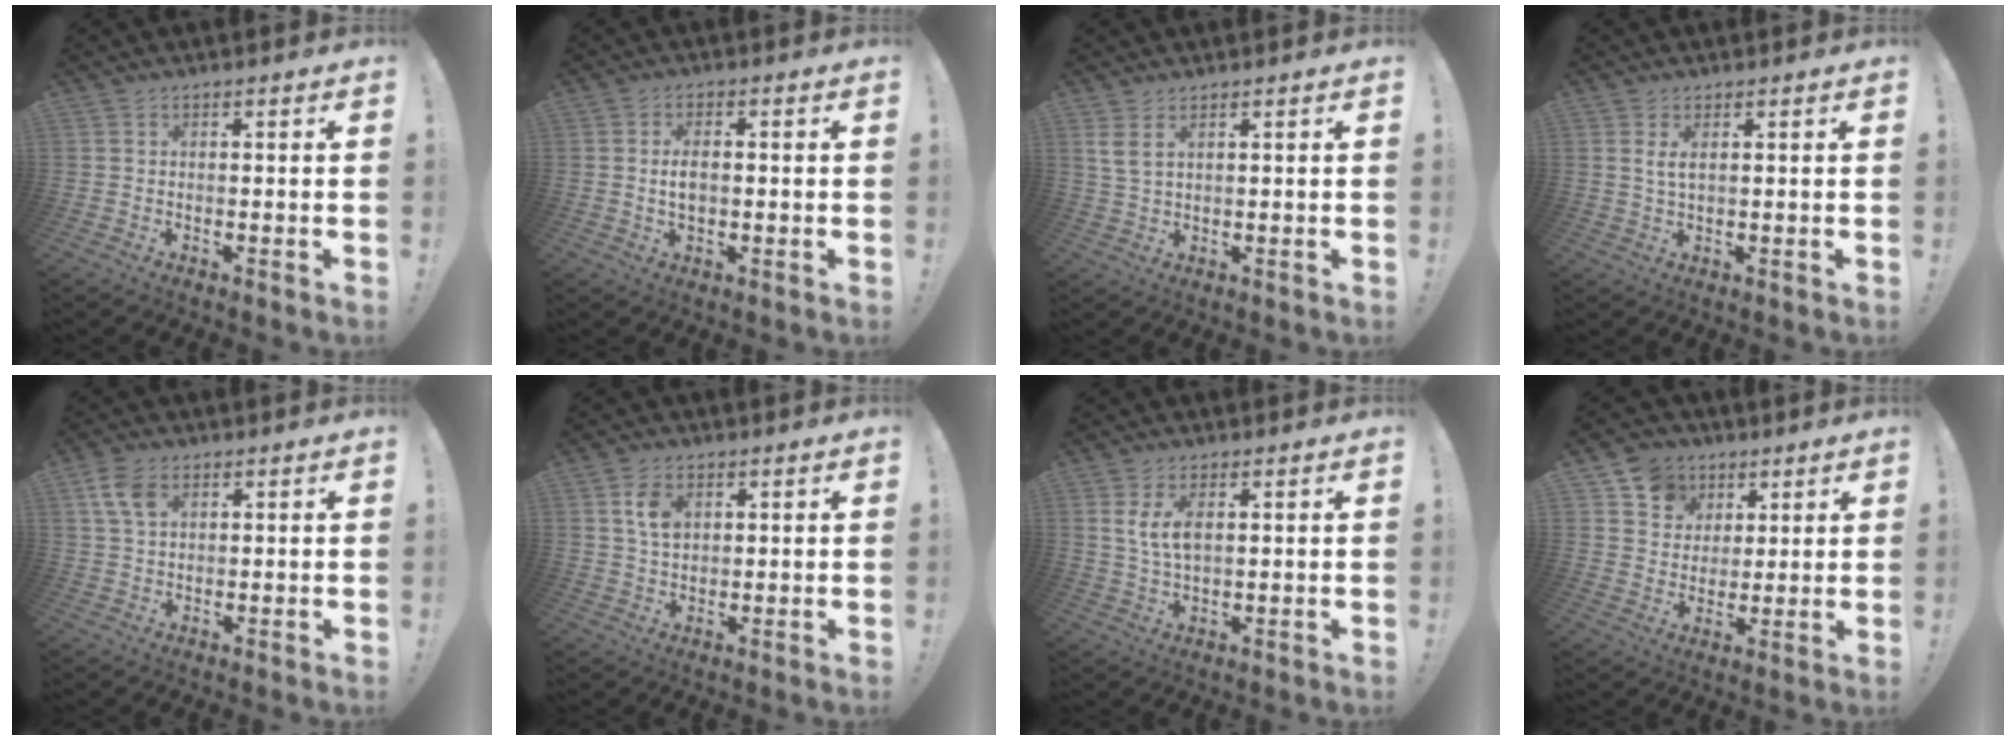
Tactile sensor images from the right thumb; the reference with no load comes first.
{"total": 4.2, "force": [-0.2, 2.5, 3.4], "torque": [-0.061, 0.005, -0.007]}
{"total": 3.7, "force": [1.9, 1.3, 2.9], "torque": [-0.060, -0.002, 0.037]}
{"total": 3.0, "force": [1.3, 1.0, 2.6], "torque": [-0.036, -0.005, 0.020]}
{"total": 6.9, "force": [2.8, 4.5, 4.4], "torque": [-0.080, -0.004, 0.054]}
{"total": 6.4, "force": [2.5, 4.2, 4.1], "torque": [-0.062, -0.004, 0.045]}
{"total": 5.7, "force": [1.7, 2.9, 4.6], "torque": [-0.083, -0.003, 0.026]}
{"total": 9.8, "force": [4.8, 8.2, 2.3], "torque": [-0.029, -0.030, 0.095]}